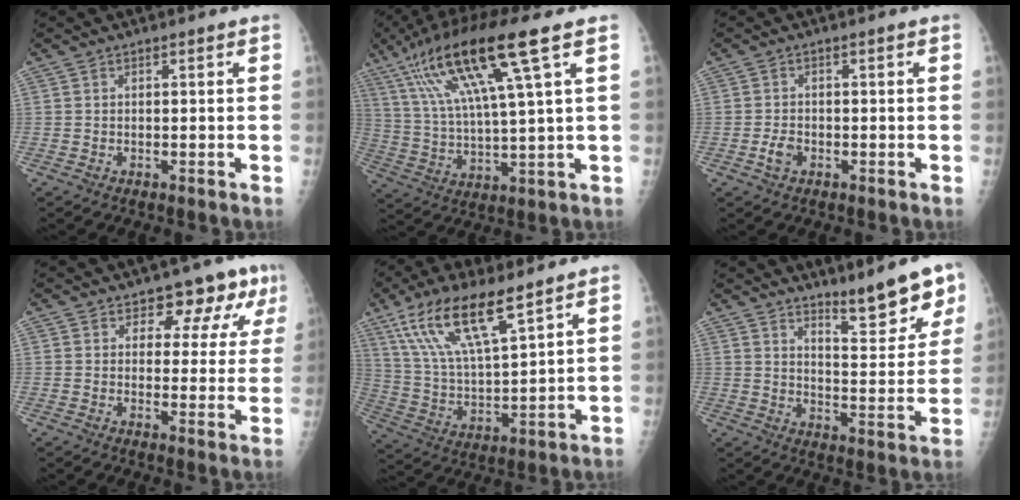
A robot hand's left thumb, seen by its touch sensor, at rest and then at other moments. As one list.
[{"total": 18.4, "force": [8.6, 1.9, 16.2], "torque": [-0.319, -0.009, 0.157]}, {"total": 2.5, "force": [-1.1, 1.6, 1.4], "torque": [-0.025, 0.009, -0.021]}, {"total": 8.7, "force": [5.8, 5.0, 4.2], "torque": [-0.010, -0.030, 0.058]}, {"total": 16.2, "force": [10.0, 4.4, 12.0], "torque": [-0.224, -0.037, 0.201]}, {"total": 11.2, "force": [8.2, 2.8, 7.1], "torque": [-0.067, -0.062, 0.127]}]